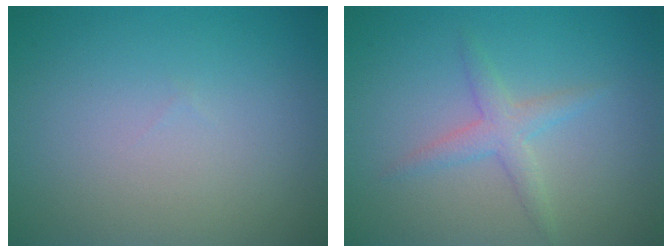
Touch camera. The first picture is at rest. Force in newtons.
{"total": 2.1, "press": 2.1, "slide": 0.0}